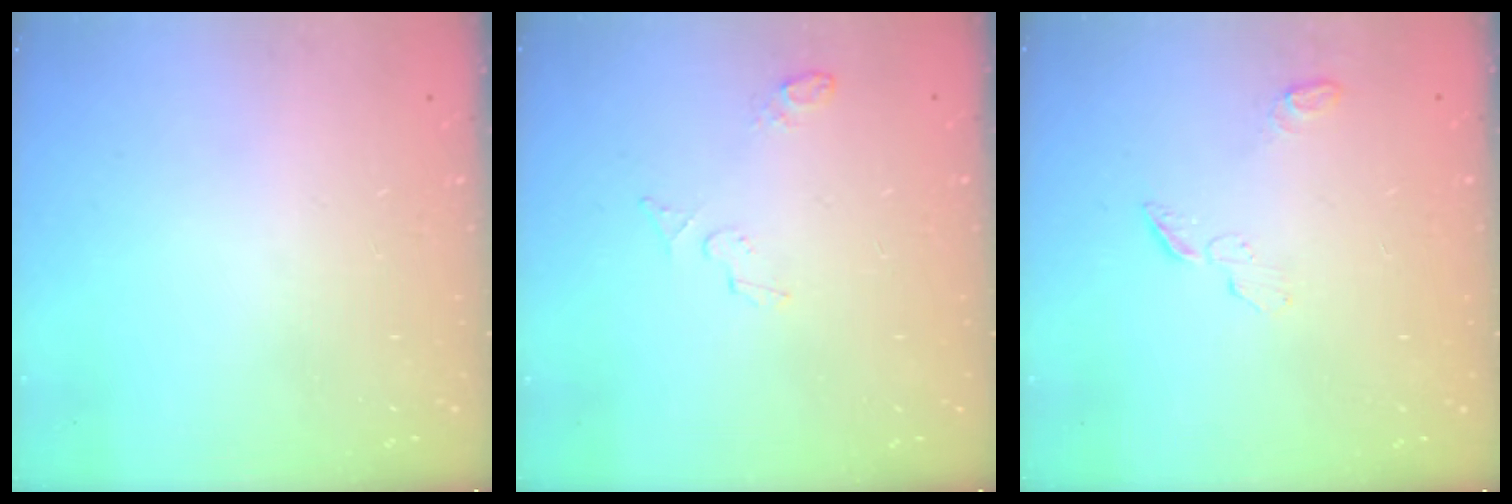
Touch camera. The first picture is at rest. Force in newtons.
{"total": 4.7, "press": 4.6, "slide": 1.2}
{"total": 4.4, "press": 4.4, "slide": 0.5}